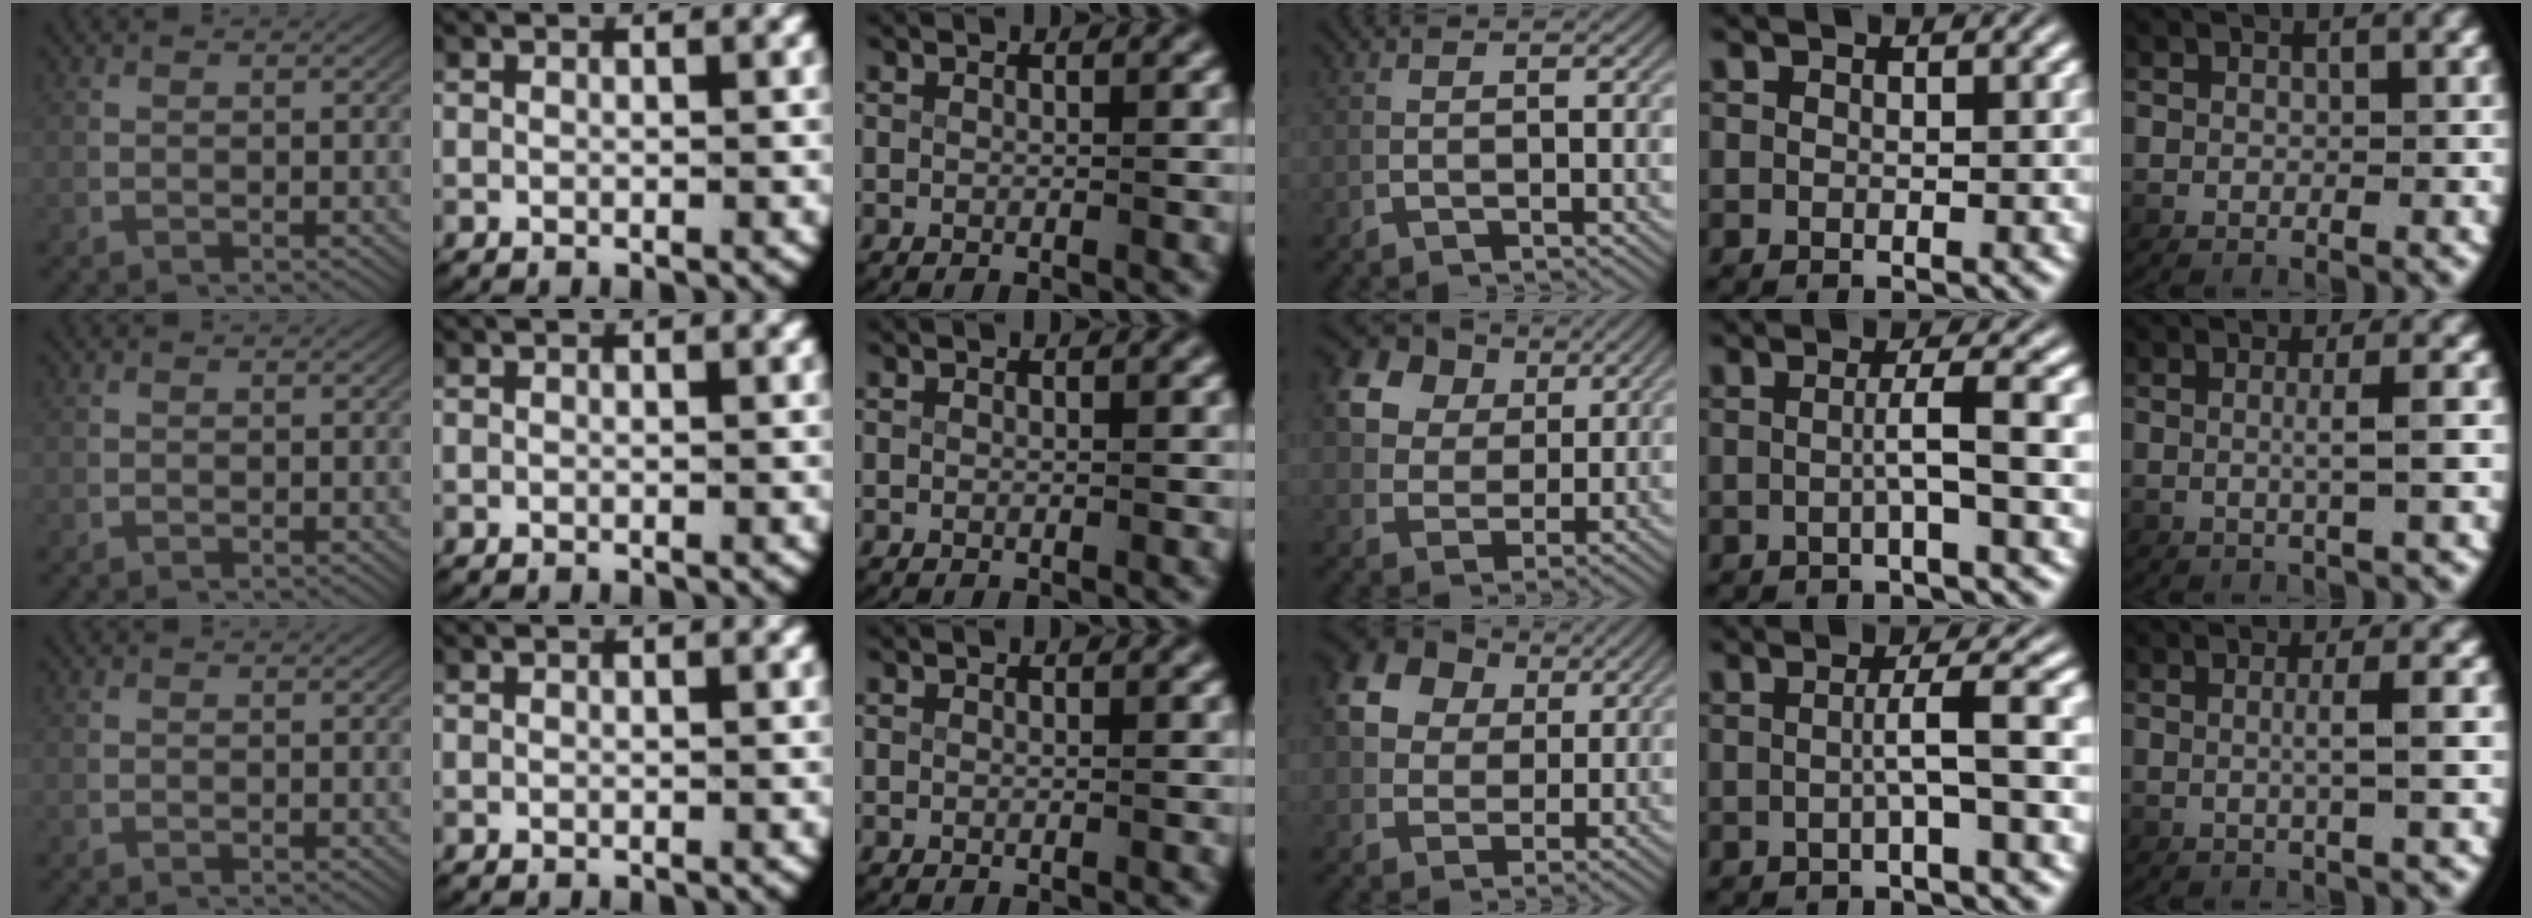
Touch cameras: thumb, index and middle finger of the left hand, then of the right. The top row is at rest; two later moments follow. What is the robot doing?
{"motion": "lift_and_place", "object": "card"}